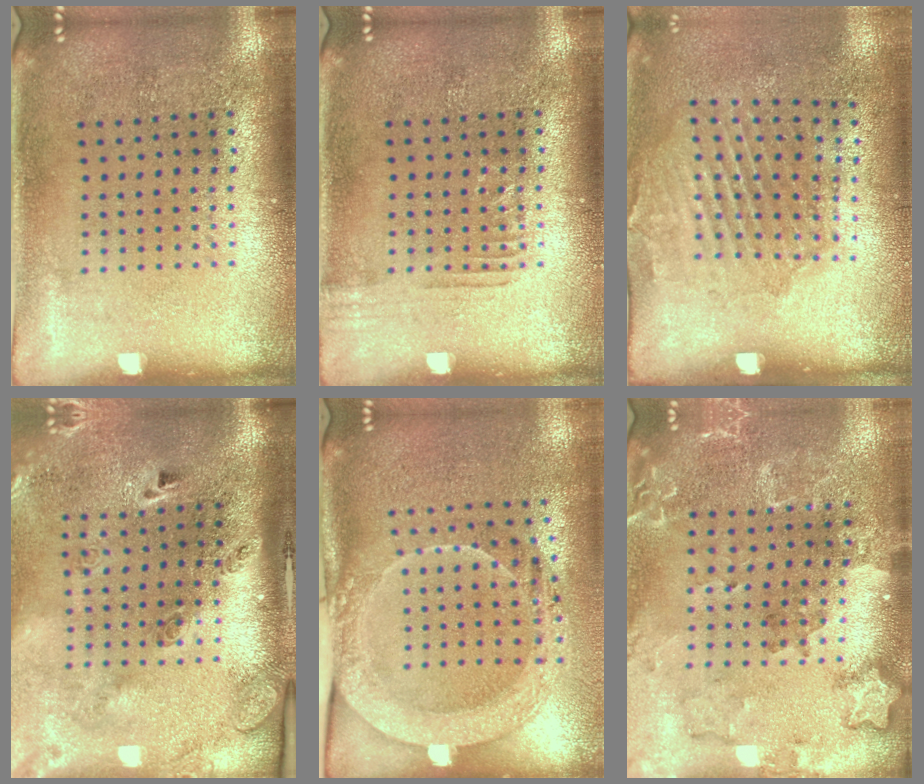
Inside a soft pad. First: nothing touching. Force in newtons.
{"total": 0.9, "press": 0.9, "slide": 0.2}
{"total": 1.8, "press": 1.3, "slide": 1.2}
{"total": 3.0, "press": 2.0, "slide": 2.2}
{"total": 2.0, "press": 2.0, "slide": 0.2}
{"total": 1.8, "press": 1.7, "slide": 0.4}